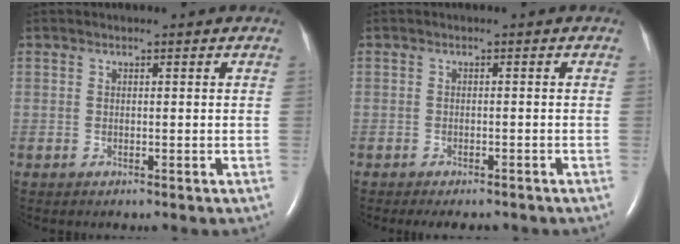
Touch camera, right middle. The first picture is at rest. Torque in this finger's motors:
{"motor_torque": [0.24, -0.19, 0.10, 0.01]}